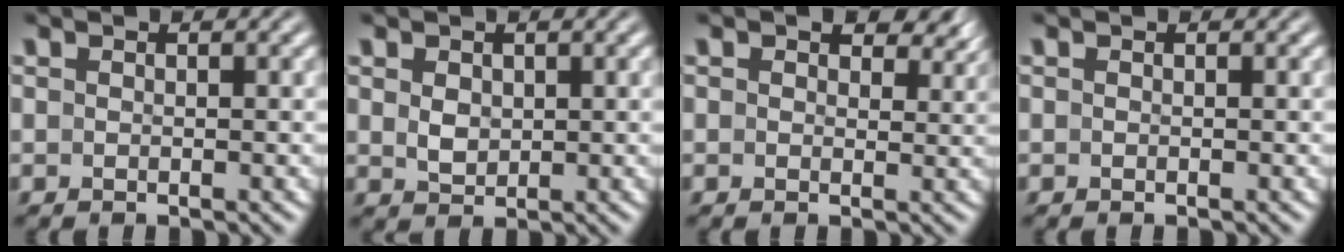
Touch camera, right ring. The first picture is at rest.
{"total": 1.6, "force": [0.4, 1.2, 1.0], "torque": [-0.027, -0.015, 0.024]}
{"total": 2.7, "force": [1.6, 1.4, 1.6], "torque": [-0.020, -0.001, 0.025]}
{"total": 0.0}